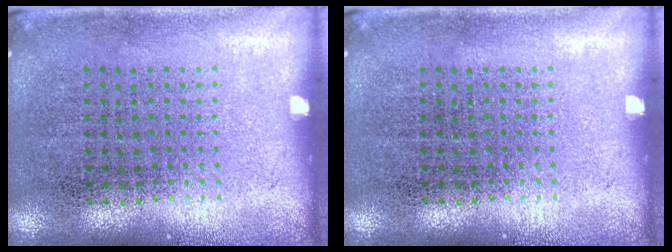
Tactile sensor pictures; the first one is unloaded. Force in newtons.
{"total": 0.0}